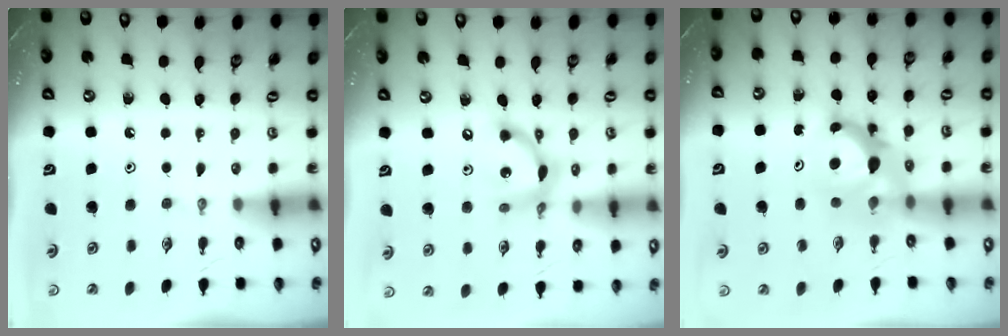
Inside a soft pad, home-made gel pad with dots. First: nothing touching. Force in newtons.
{"total": 13.0, "press": 13.0, "slide": 0.6}
{"total": 8.6, "press": 8.5, "slide": 0.5}